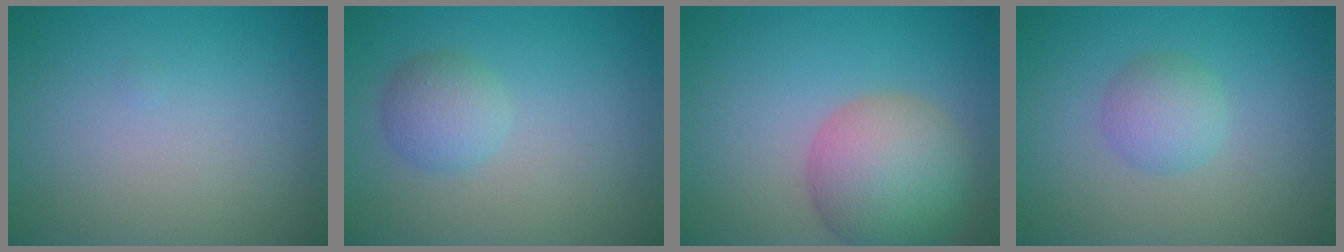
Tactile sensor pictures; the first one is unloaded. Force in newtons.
{"total": 2.5, "press": 2.5, "slide": 0.1}
{"total": 7.3, "press": 7.3, "slide": 0.4}
{"total": 2.5, "press": 2.5, "slide": 0.1}